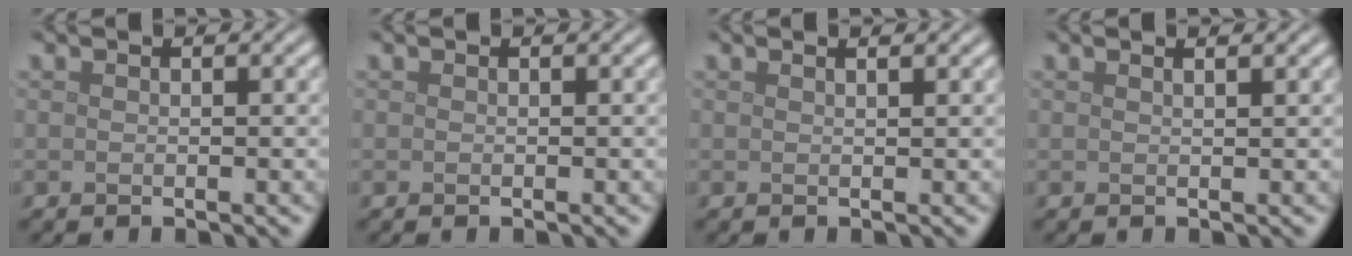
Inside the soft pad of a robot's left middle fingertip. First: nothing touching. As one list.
[{"total": 0.0}, {"total": 1.1, "force": [0.7, 0.4, 0.7], "torque": [-0.006, 0.001, 0.002]}, {"total": 1.4, "force": [0.9, 0.5, 0.9], "torque": [-0.006, 0.000, 0.001]}]